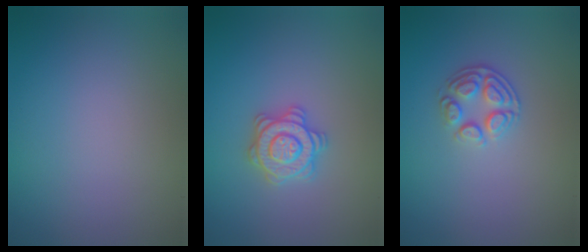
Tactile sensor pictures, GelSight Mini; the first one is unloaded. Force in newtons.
{"total": 3.3, "press": 3.3, "slide": 0.6}
{"total": 2.8, "press": 2.6, "slide": 1.2}